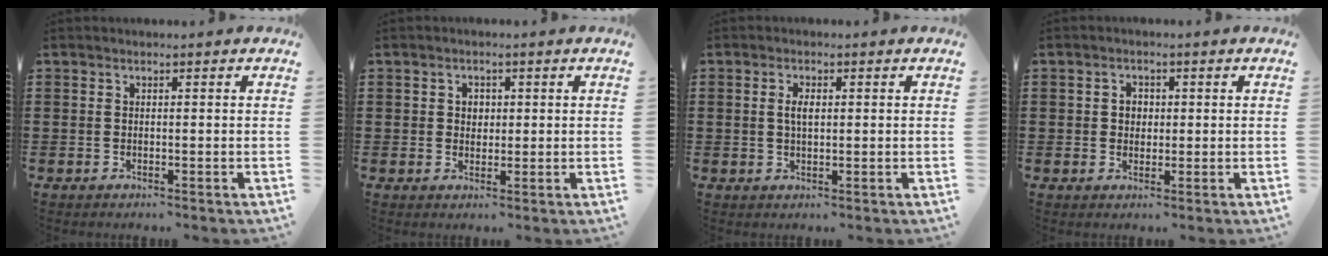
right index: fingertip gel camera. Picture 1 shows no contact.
{"total": 1.7, "force": [0.4, 1.4, 0.7], "torque": [-0.017, 0.010, 0.006]}
{"total": 2.3, "force": [0.3, 1.0, 2.1], "torque": [-0.042, 0.006, 0.003]}
{"total": 2.0, "force": [0.1, 1.8, 0.9], "torque": [-0.023, 0.010, -0.001]}